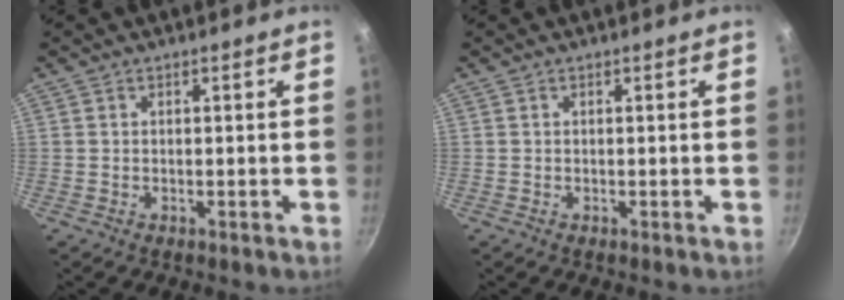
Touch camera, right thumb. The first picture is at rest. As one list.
[{"total": 0.0}]